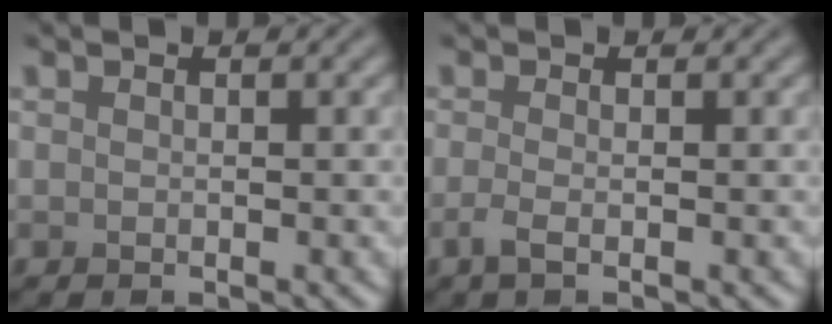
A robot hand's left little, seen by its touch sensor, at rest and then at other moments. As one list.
[{"total": 1.5, "force": [-0.5, 0.4, 1.3], "torque": [-0.028, -0.006, -0.013]}]